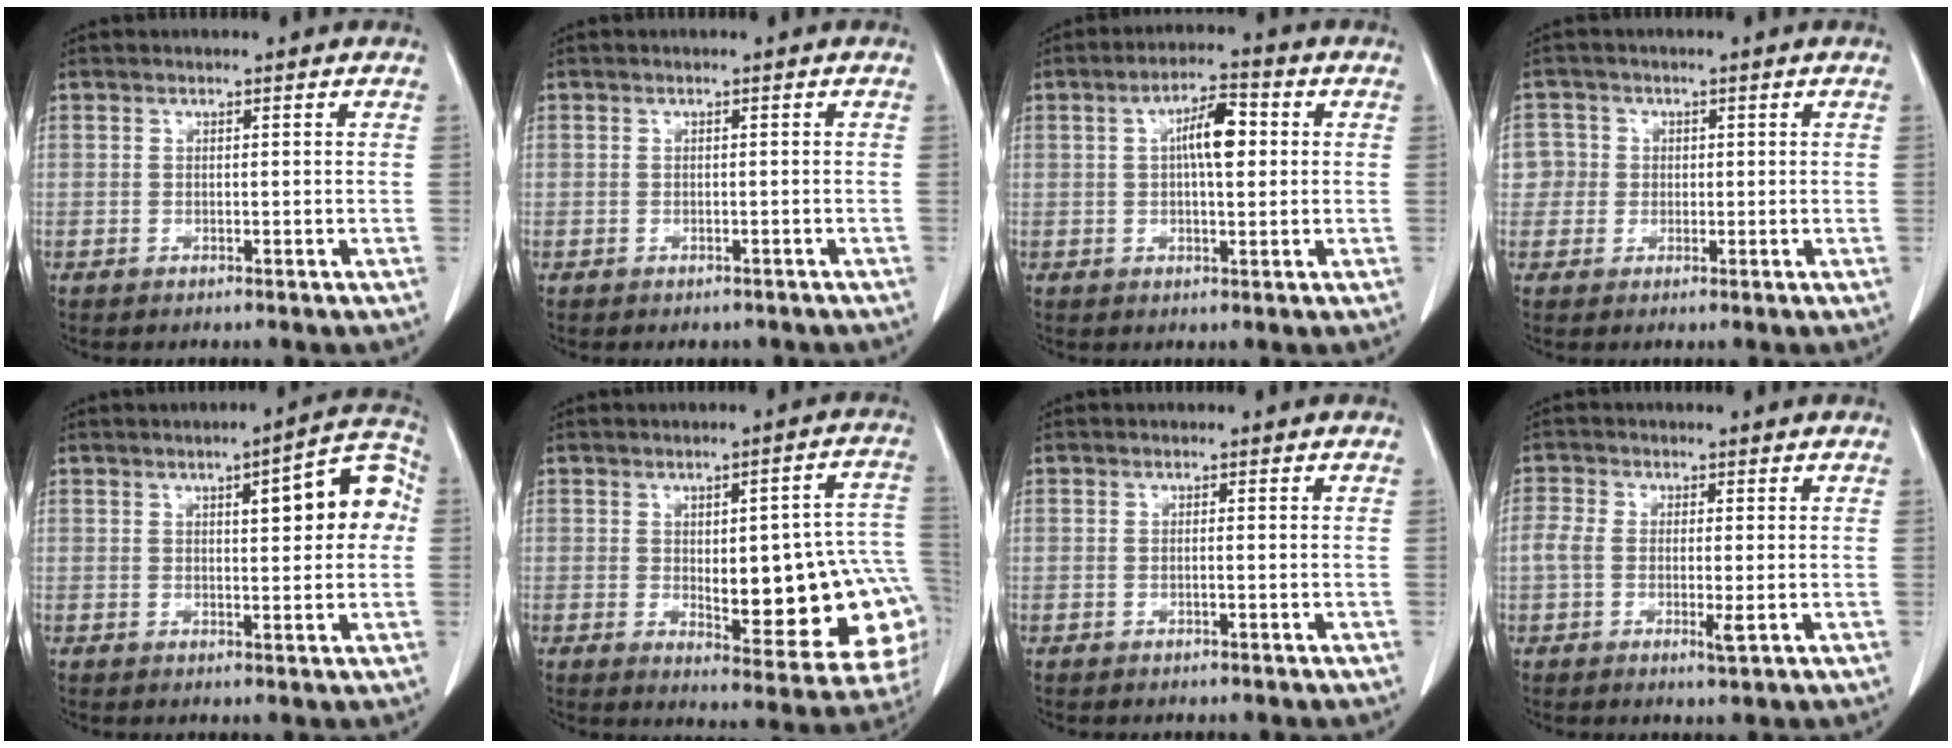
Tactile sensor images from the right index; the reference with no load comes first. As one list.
[{"total": 1.9, "force": [-1.4, 1.2, 0.2], "torque": [-0.005, 0.002, -0.018]}, {"total": 6.5, "force": [1.1, 1.9, 6.1], "torque": [-0.109, 0.014, 0.017]}, {"total": 3.7, "force": [0.2, 3.7, 0.0], "torque": [0.016, 0.013, 0.003]}, {"total": 9.4, "force": [1.8, 2.5, 8.9], "torque": [-0.109, 0.027, 0.019]}, {"total": 19.1, "force": [-1.7, 5.7, 18.1], "torque": [-0.160, 0.023, 0.003]}, {"total": 0.5, "force": [-0.2, -0.1, 0.5], "torque": [-0.009, 0.001, -0.003]}, {"total": 4.3, "force": [-0.7, 1.5, 3.9], "torque": [-0.086, -0.004, -0.014]}]